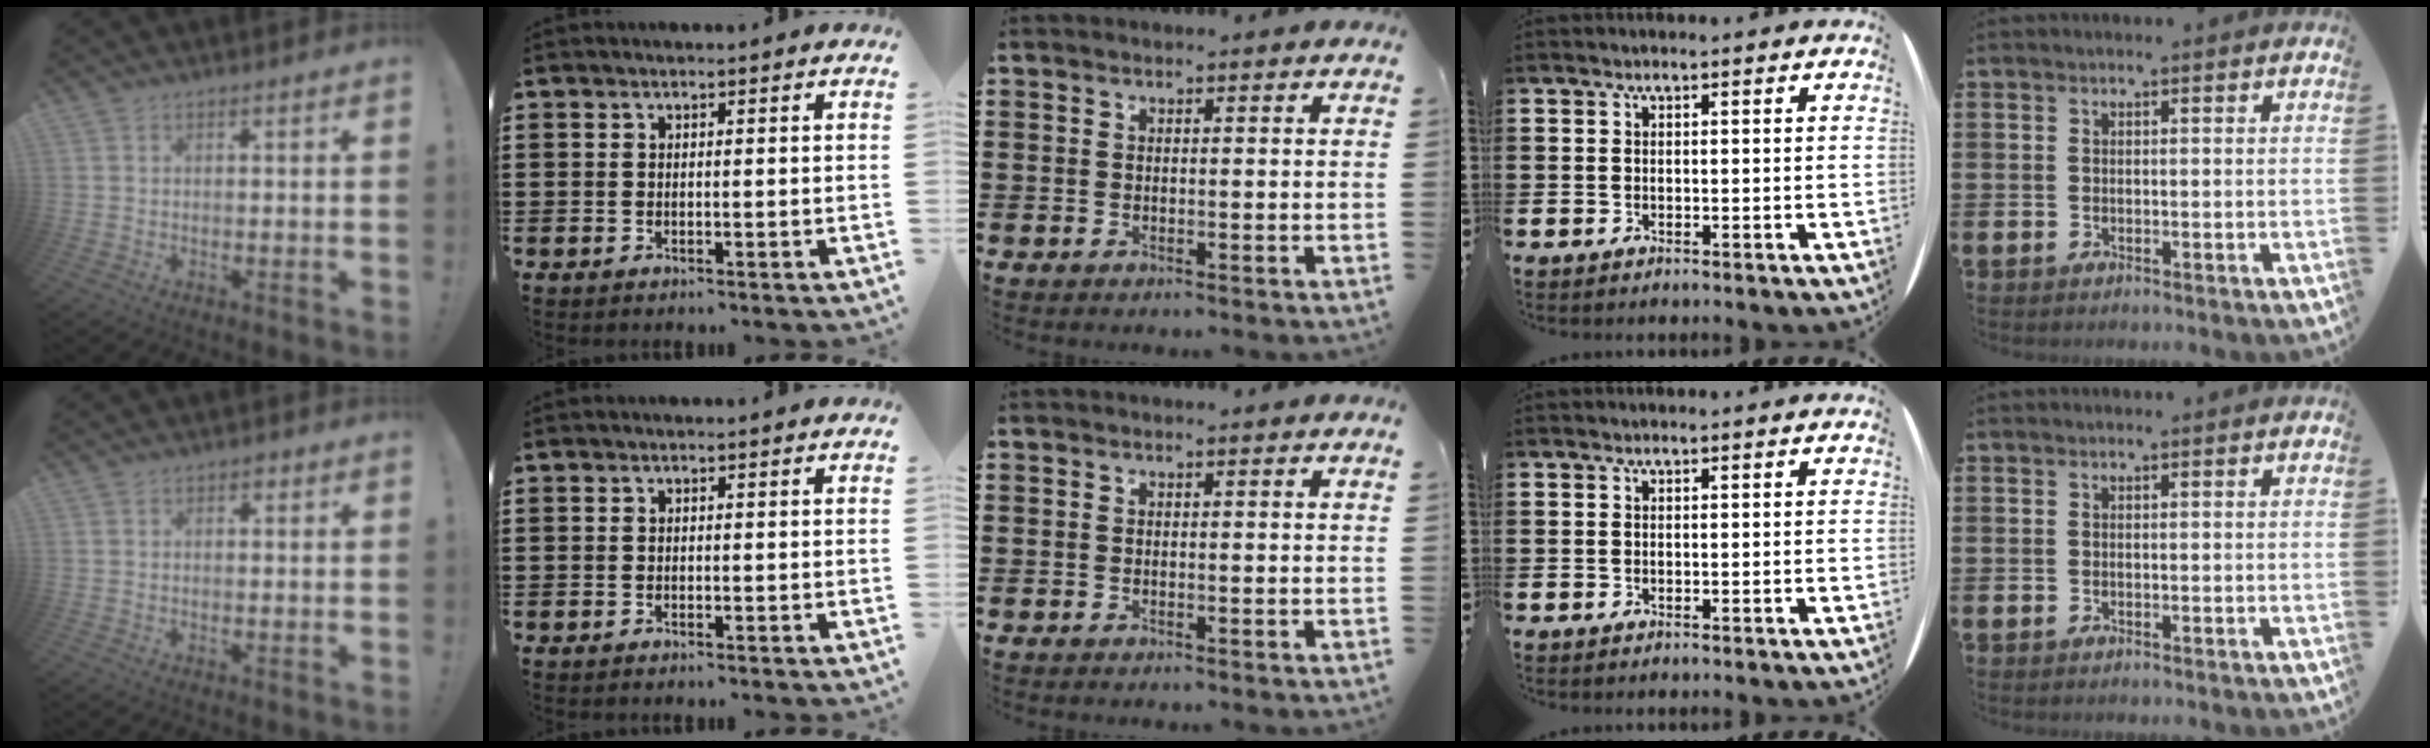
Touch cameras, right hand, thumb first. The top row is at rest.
{"thumb": {"total": 0.8, "force": [0.1, 0.7, 0.3], "torque": [0.000, 0.001, 0.001]}}